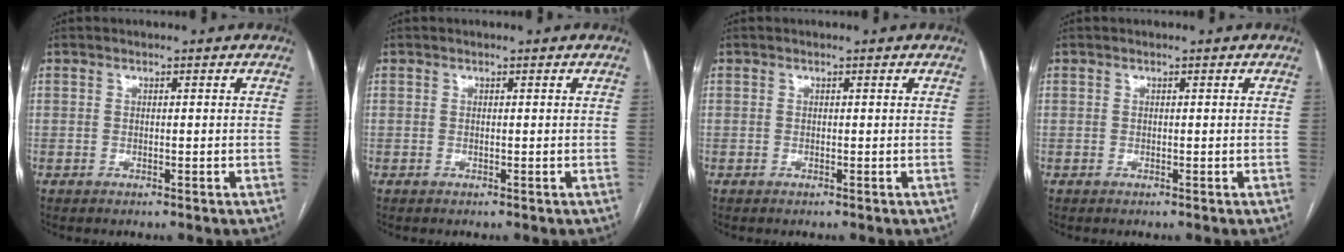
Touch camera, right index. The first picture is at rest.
{"total": 0.0}
{"total": 0.0}
{"total": 0.0}